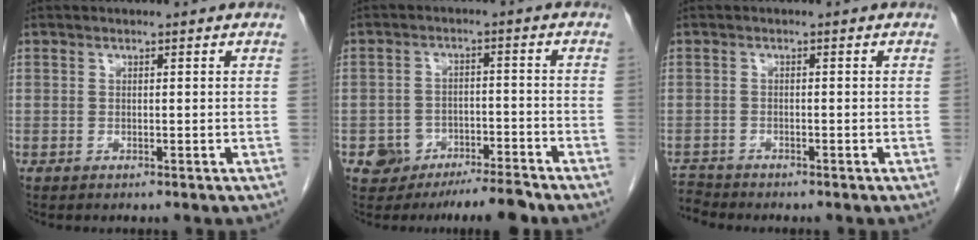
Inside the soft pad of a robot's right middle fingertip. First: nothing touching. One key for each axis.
{"total": 5.6, "fx": -4.6, "fy": 2.0, "fz": 2.6, "tx": -0.034, "ty": 0.012, "tz": -0.068}
{"total": 2.3, "fx": -2.2, "fy": 0.0, "fz": -0.6, "tx": 0.017, "ty": -0.014, "tz": -0.040}